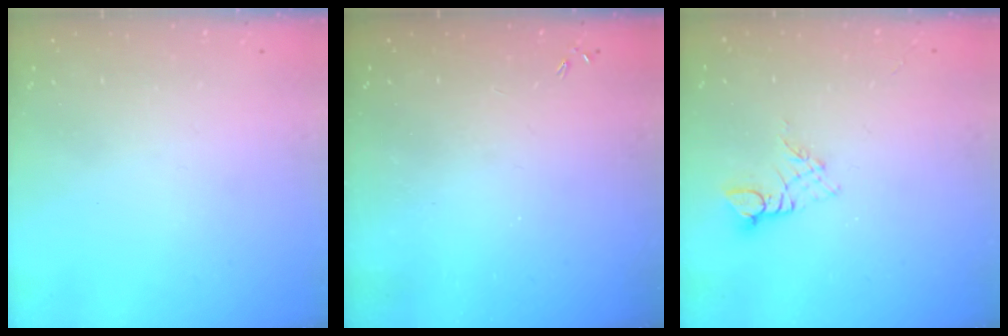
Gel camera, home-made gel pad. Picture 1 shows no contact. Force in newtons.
{"total": 0.0}
{"total": 2.8, "press": 2.7, "slide": 0.3}